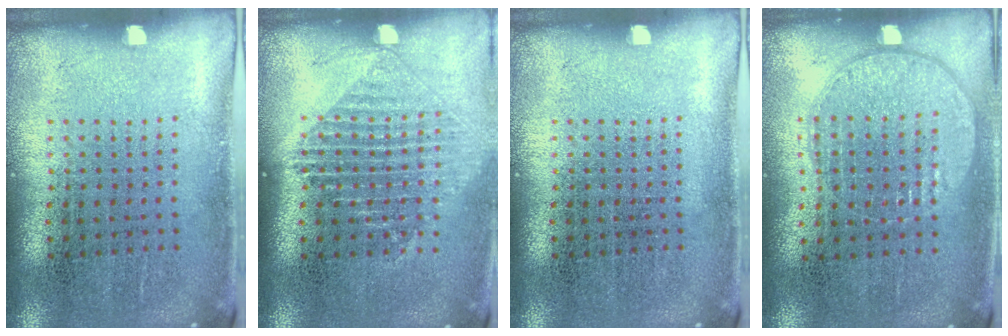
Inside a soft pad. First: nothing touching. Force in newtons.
{"total": 1.3, "press": 1.2, "slide": 0.5}
{"total": 0.0}
{"total": 1.0, "press": 0.9, "slide": 0.4}